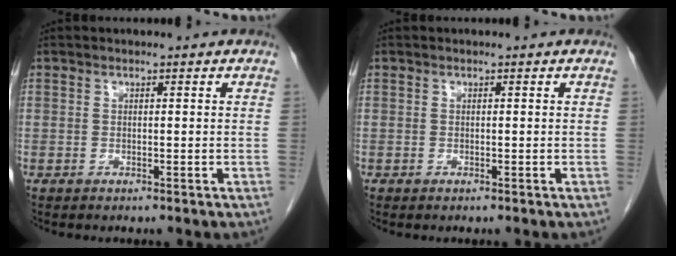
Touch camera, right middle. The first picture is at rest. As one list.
[{"total": 0.0}]